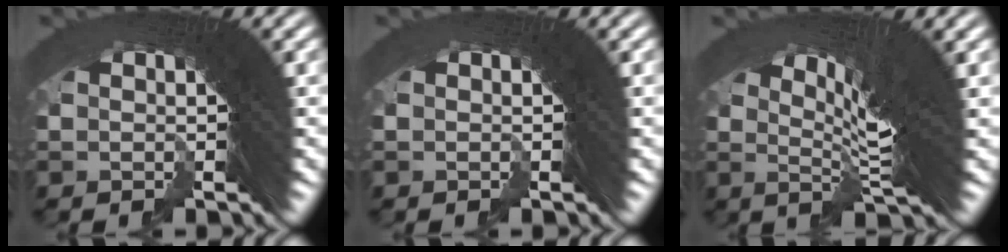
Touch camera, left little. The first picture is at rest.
{"total": 0.0}
{"total": 8.8, "force": [3.8, 1.7, 7.8], "torque": [-0.108, 0.030, 0.049]}